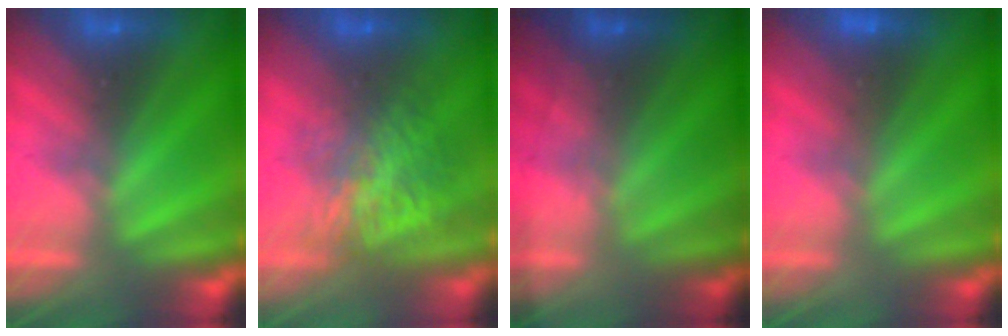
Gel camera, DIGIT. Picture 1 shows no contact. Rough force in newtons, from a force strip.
{"total": 5.8}
{"total": 1.8}
{"total": 2.9}